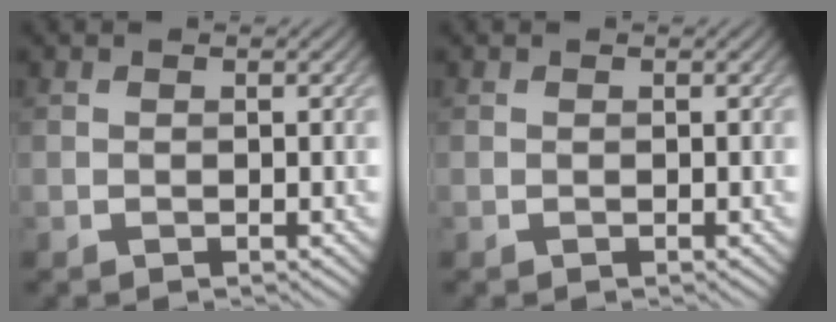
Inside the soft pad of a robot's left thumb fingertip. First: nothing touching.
{"total": 0.0}